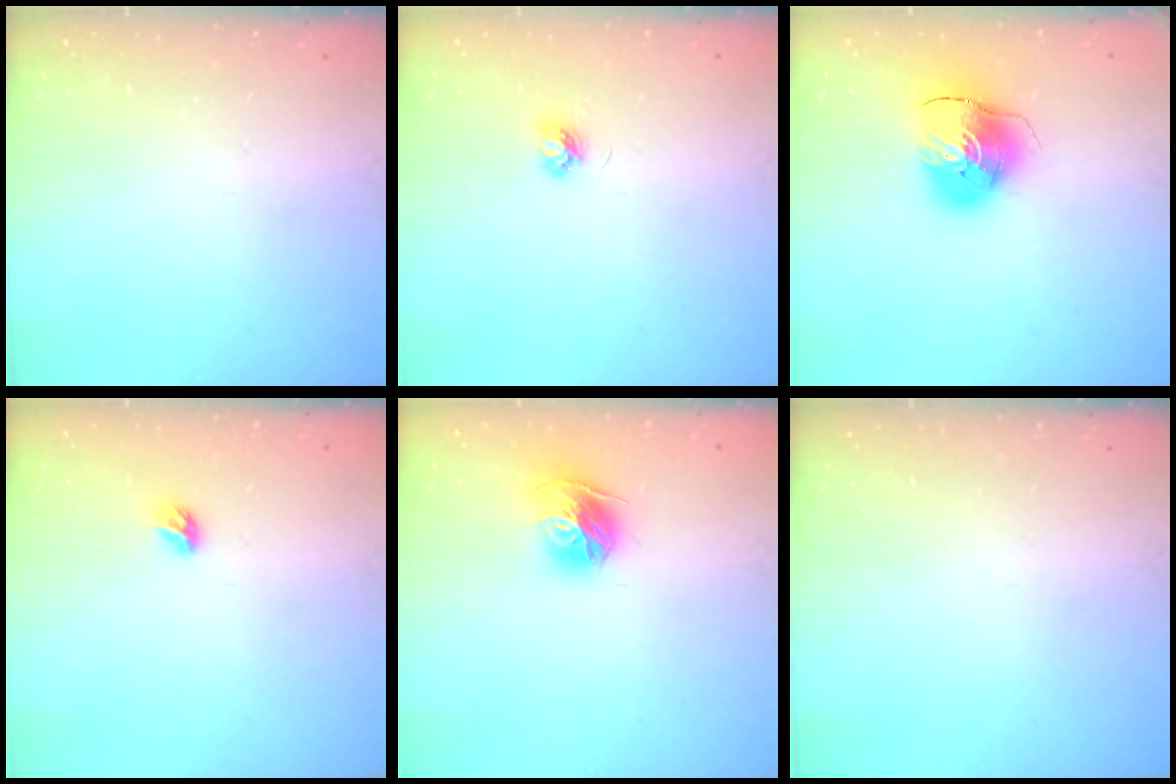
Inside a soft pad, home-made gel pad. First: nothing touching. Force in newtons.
{"total": 3.9, "press": 3.9, "slide": 0.5}
{"total": 10.2, "press": 10.1, "slide": 1.4}
{"total": 3.3, "press": 3.2, "slide": 0.8}
{"total": 12.5, "press": 12.4, "slide": 1.3}
{"total": 0.0}